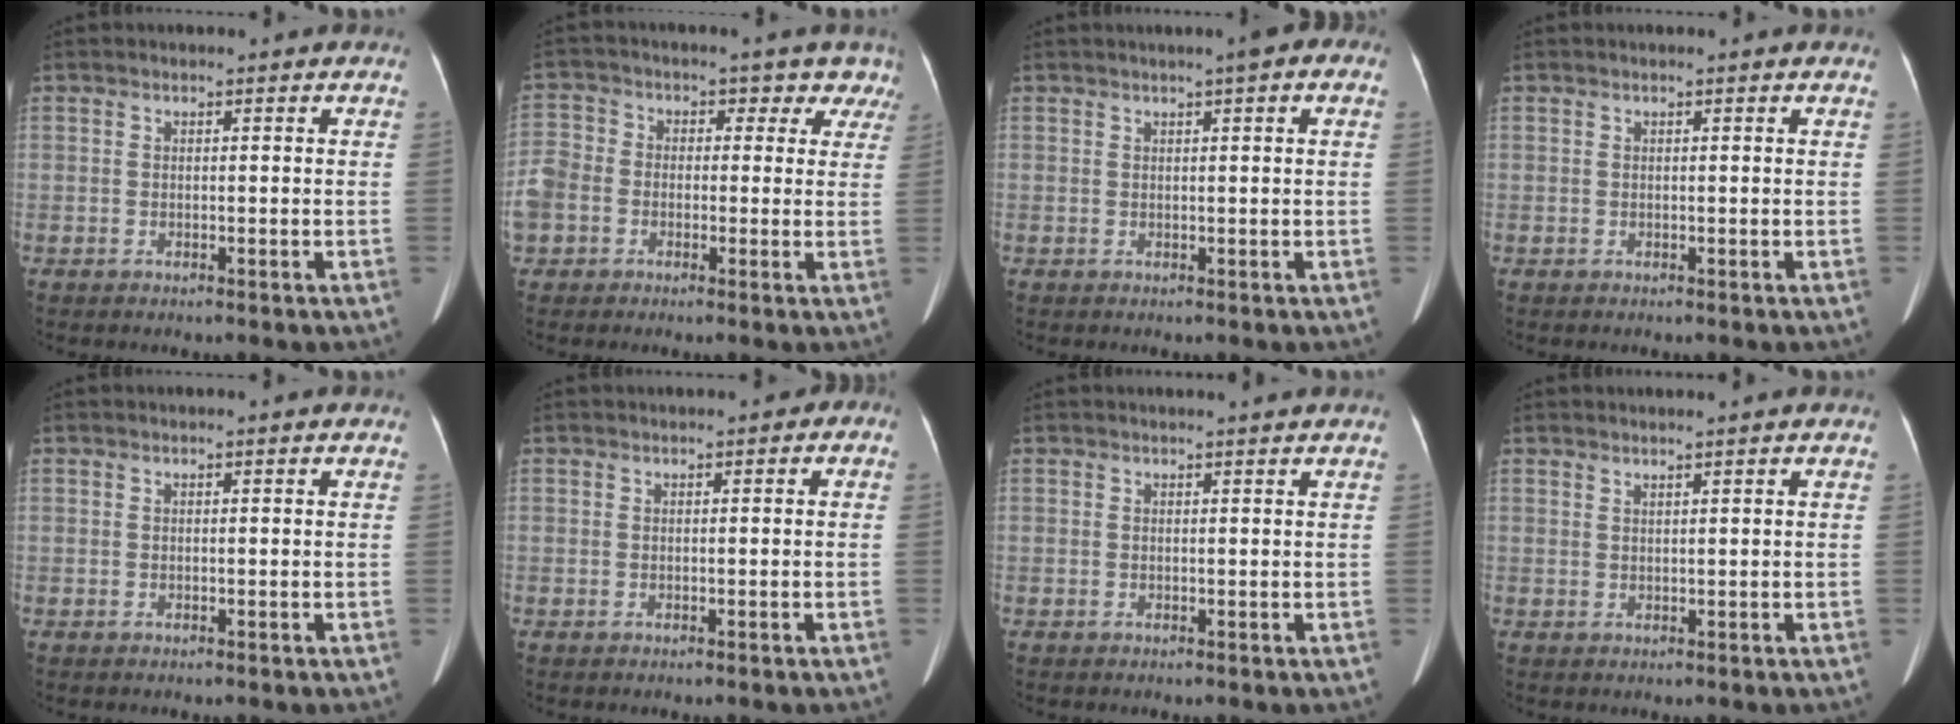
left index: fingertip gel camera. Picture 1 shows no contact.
{"total": 19.6, "force": [3.5, 17.8, 7.5], "torque": [-0.217, 0.123, 0.062]}
{"total": 3.4, "force": [1.8, 0.4, 2.9], "torque": [-0.037, 0.019, 0.022]}
{"total": 0.8, "force": [0.7, -0.1, 0.3], "torque": [-0.014, 0.008, 0.015]}
{"total": 0.0}
{"total": 1.3, "force": [0.2, 0.8, 1.0], "torque": [-0.012, 0.015, 0.002]}
{"total": 2.1, "force": [1.9, -0.5, 0.7], "torque": [-0.011, 0.005, 0.026]}
{"total": 1.2, "force": [1.0, -0.4, 0.5], "torque": [-0.015, -0.003, 0.024]}